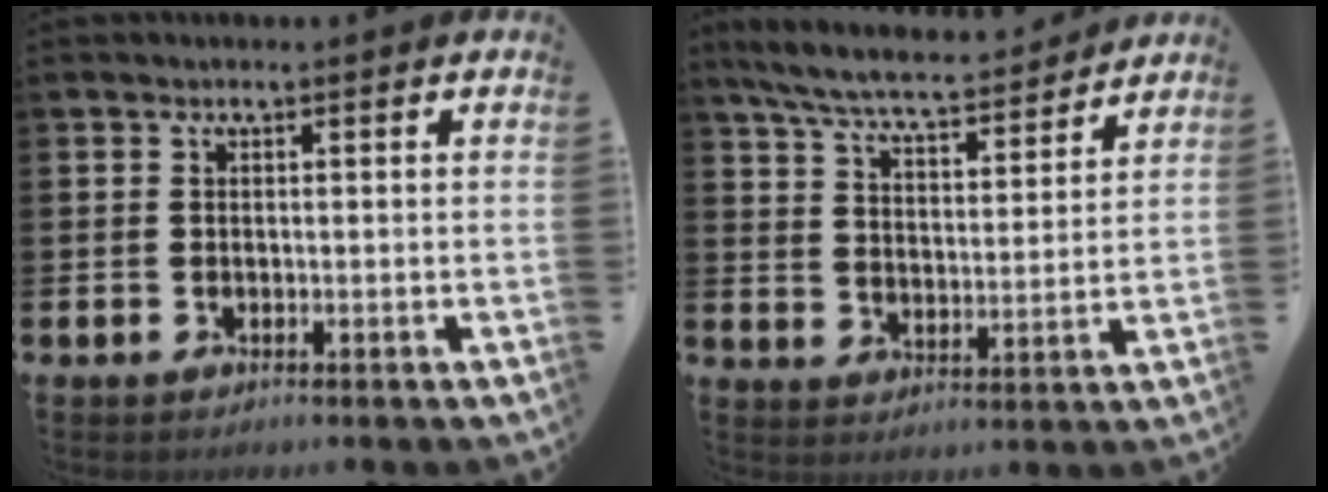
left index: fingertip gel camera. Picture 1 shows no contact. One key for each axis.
{"total": 7.2, "fx": 6.8, "fy": 0.8, "fz": 2.3, "tx": -0.072, "ty": -0.048, "tz": 0.117}